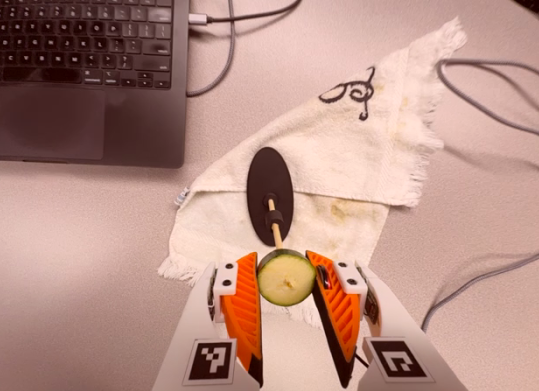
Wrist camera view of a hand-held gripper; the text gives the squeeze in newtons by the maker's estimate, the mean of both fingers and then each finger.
{"total": 11.4, "left": 11.0, "right": 11.8}